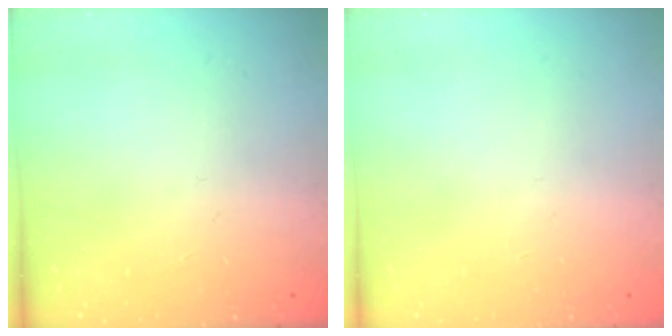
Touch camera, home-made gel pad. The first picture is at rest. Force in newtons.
{"total": 0.0}